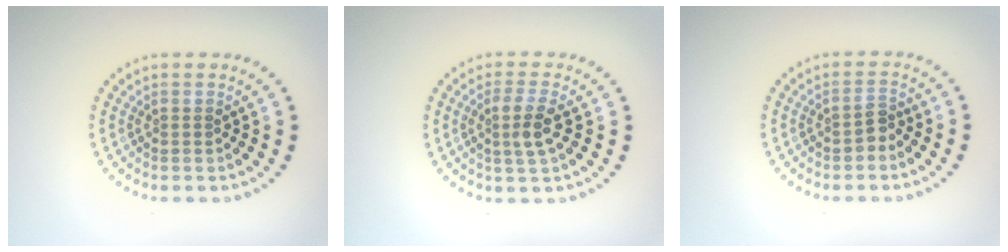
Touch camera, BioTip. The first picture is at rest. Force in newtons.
{"total": 2.6, "press": 2.4, "slide": 1.1}
{"total": 1.4, "press": 1.2, "slide": 0.7}